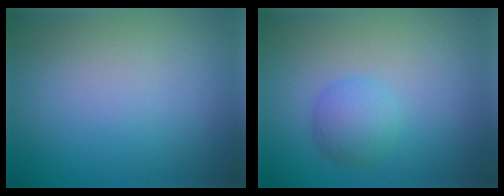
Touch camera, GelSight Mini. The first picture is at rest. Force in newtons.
{"total": 2.3, "press": 2.3, "slide": 0.1}